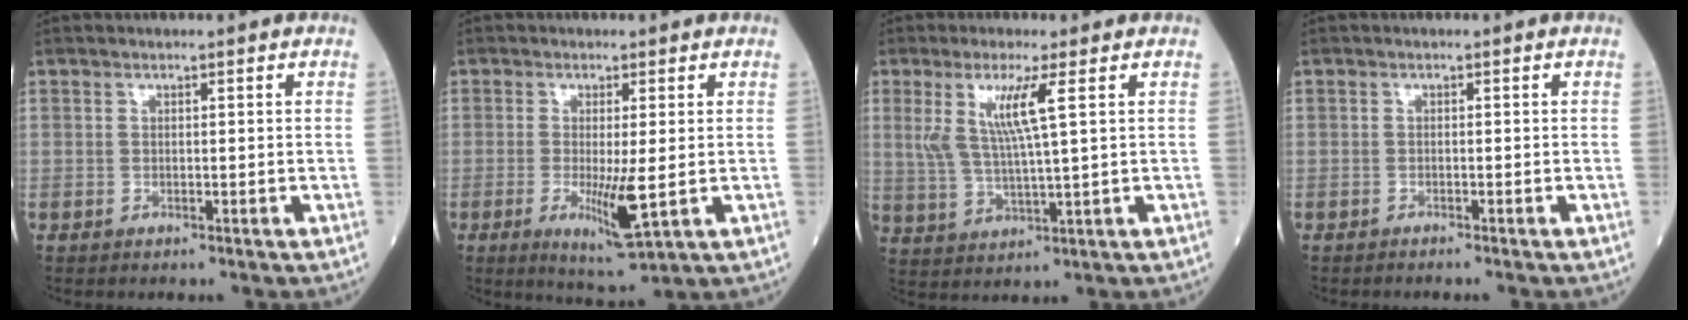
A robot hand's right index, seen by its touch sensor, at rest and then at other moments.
{"total": 6.4, "force": [-1.1, 0.6, 6.3], "torque": [-0.115, -0.017, -0.013]}
{"total": 7.0, "force": [2.5, -0.2, 6.5], "torque": [-0.137, 0.000, 0.057]}
{"total": 1.3, "force": [-1.1, -0.1, 0.6], "torque": [-0.010, 0.001, -0.011]}